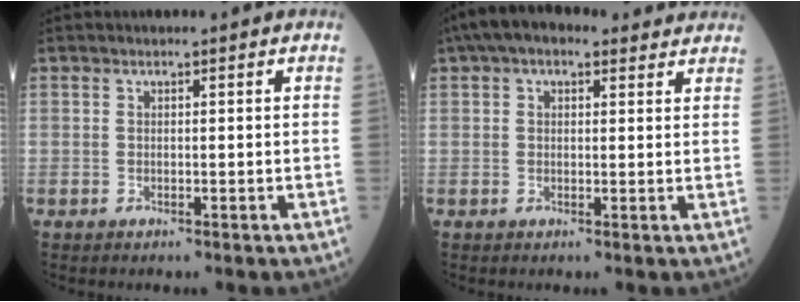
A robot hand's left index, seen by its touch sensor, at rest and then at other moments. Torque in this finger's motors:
{"motor_torque": [1.01, -1.13, 1.05, 0.20]}